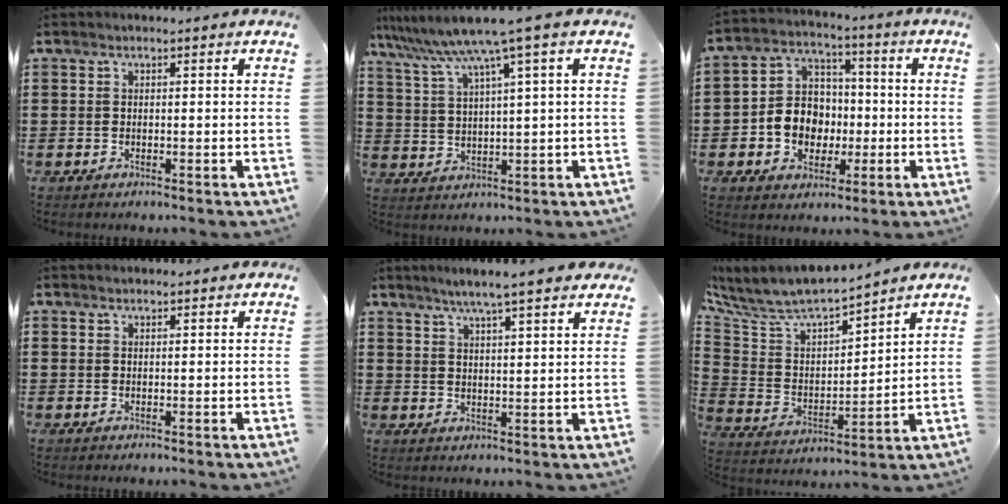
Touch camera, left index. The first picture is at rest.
{"total": 6.7, "force": [4.2, -0.5, 5.3], "torque": [-0.126, -0.031, 0.063]}
{"total": 7.9, "force": [-2.0, 6.9, 3.2], "torque": [-0.081, 0.017, -0.039]}
{"total": 0.7, "force": [0.7, 0.1, 0.1], "torque": [-0.004, -0.002, 0.014]}
{"total": 4.9, "force": [4.1, -0.3, 2.6], "torque": [-0.063, -0.012, 0.070]}
{"total": 7.0, "force": [6.4, 1.5, 2.2], "torque": [-0.080, -0.053, 0.106]}